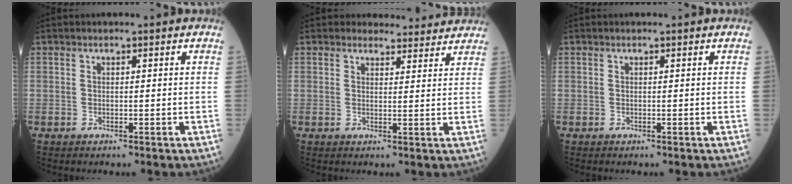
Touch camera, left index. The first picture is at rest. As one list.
[{"total": 6.1, "force": [5.8, 1.8, 0.1], "torque": [0.011, 0.002, 0.054]}, {"total": 0.0}]